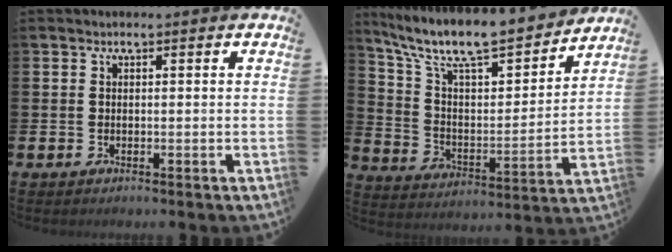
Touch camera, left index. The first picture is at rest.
{"total": 10.8, "force": [9.5, 2.4, 4.4], "torque": [-0.120, -0.066, 0.163]}